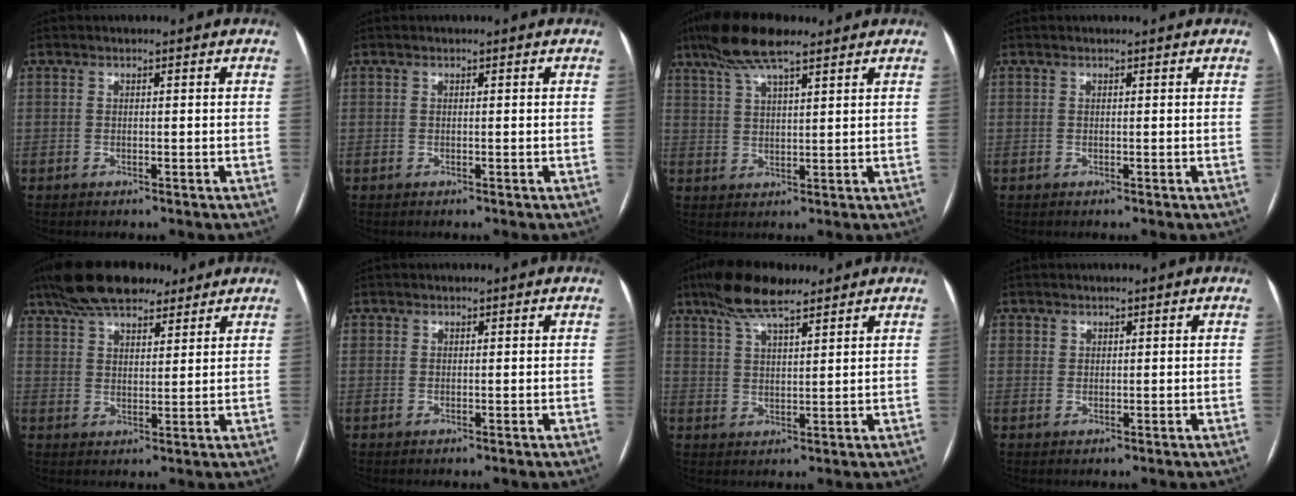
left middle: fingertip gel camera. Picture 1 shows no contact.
{"total": 0.0}
{"total": 9.2, "force": [6.7, 1.8, 6.0], "torque": [-0.114, 0.025, 0.118]}
{"total": 0.5, "force": [0.5, 0.1, 0.2], "torque": [-0.004, 0.011, 0.008]}
{"total": 14.3, "force": [11.1, 5.3, 7.4], "torque": [-0.138, 0.044, 0.186]}
{"total": 1.0, "force": [0.7, 0.7, 0.1], "torque": [0.007, 0.002, 0.009]}
{"total": 8.9, "force": [6.8, 2.0, 5.4], "torque": [-0.104, 0.021, 0.119]}
{"total": 1.6, "force": [1.0, 1.2, 0.0], "torque": [0.013, 0.000, 0.012]}